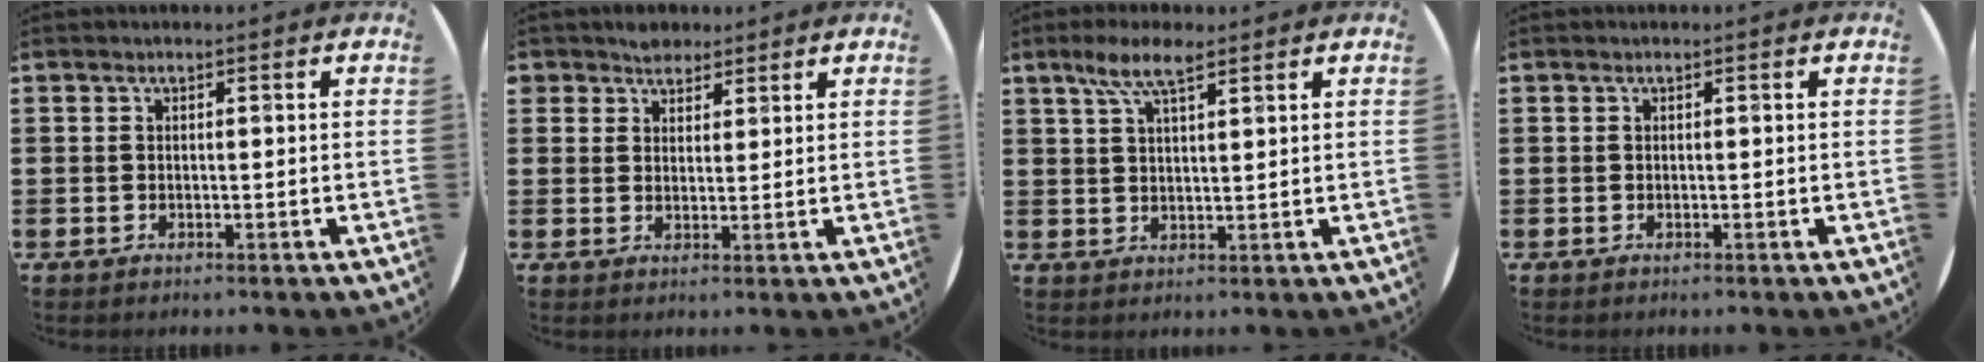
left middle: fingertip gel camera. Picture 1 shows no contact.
{"total": 3.0, "force": [2.6, 1.6, 0.0], "torque": [0.000, 0.005, 0.048]}
{"total": 6.0, "force": [4.1, 1.6, 4.2], "torque": [-0.090, 0.006, 0.071]}
{"total": 0.0}